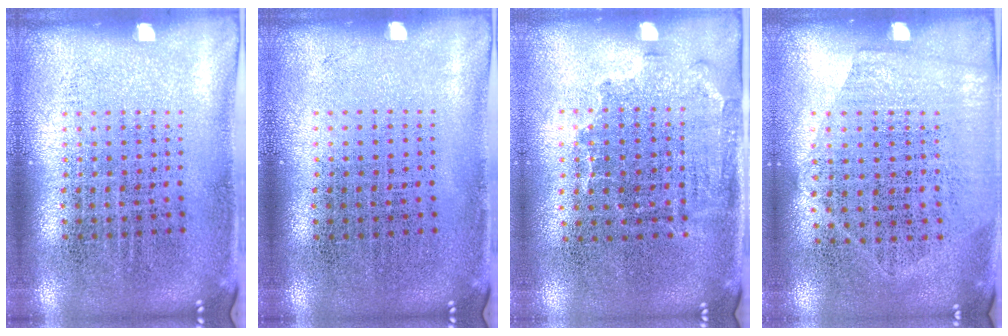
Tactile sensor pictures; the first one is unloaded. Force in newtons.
{"total": 0.0}
{"total": 1.5, "press": 1.1, "slide": 0.9}
{"total": 1.4, "press": 1.2, "slide": 0.7}